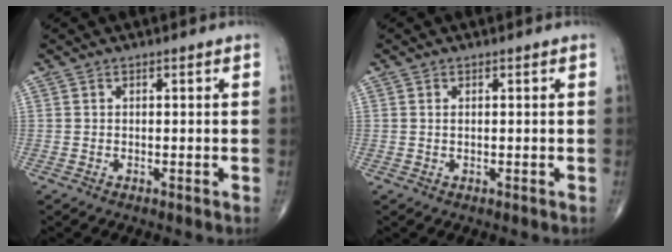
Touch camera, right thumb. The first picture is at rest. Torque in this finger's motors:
{"motor_torque": [-0.24, 0.00, 0.02, 0.07, -0.01]}